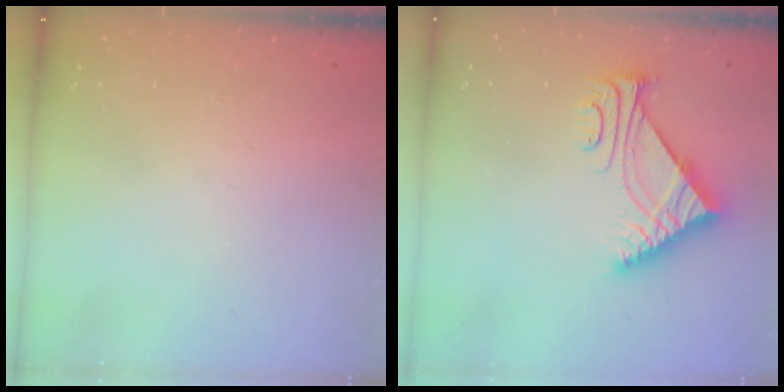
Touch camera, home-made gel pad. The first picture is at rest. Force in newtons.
{"total": 7.1, "press": 7.1, "slide": 0.2}